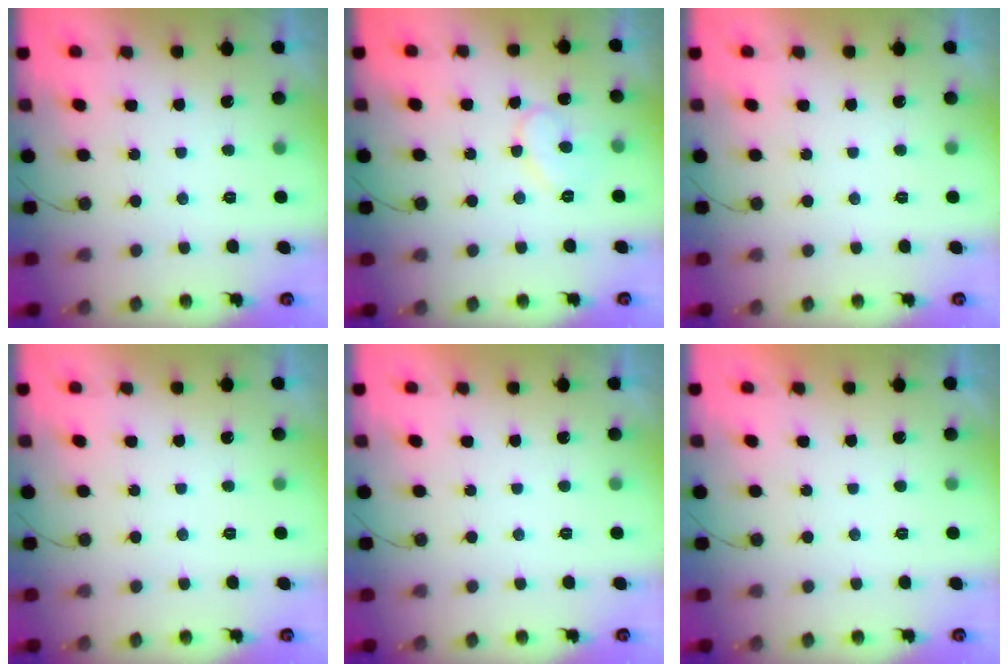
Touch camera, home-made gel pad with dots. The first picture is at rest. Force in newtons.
{"total": 8.8, "press": 8.7, "slide": 0.4}
{"total": 0.0}
{"total": 0.0}
{"total": 1.6, "press": 1.6, "slide": 0.0}
{"total": 1.9, "press": 1.9, "slide": 0.0}